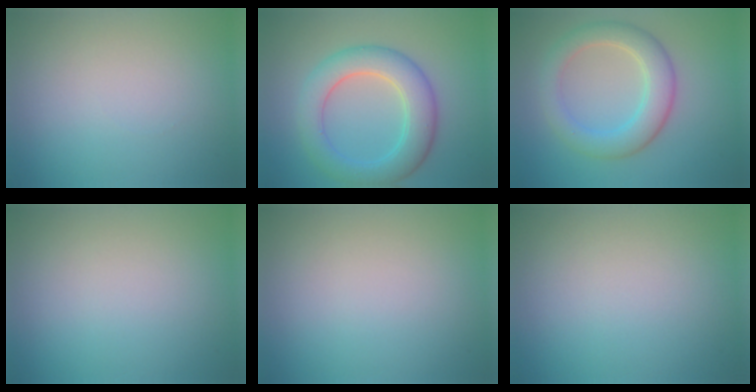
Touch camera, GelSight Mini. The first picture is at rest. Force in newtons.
{"total": 5.9, "press": 5.9, "slide": 0.0}
{"total": 4.8, "press": 4.8, "slide": 0.3}
{"total": 0.0}
{"total": 0.0}
{"total": 0.0}